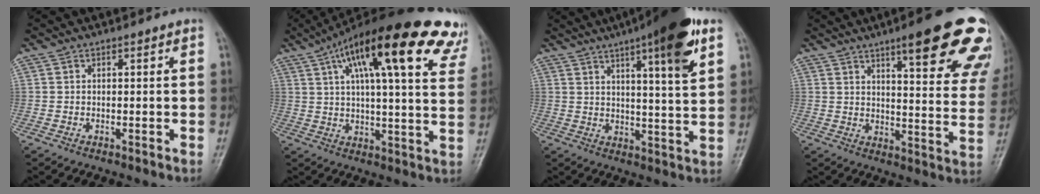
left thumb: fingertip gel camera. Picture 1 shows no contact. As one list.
[{"total": 28.6, "force": [15.7, 7.9, 22.6], "torque": [-0.306, 0.005, 0.212]}, {"total": 15.4, "force": [8.2, 2.5, 12.8], "torque": [-0.178, -0.028, 0.116]}, {"total": 22.8, "force": [14.3, 4.8, 17.1], "torque": [-0.187, -0.051, 0.176]}]